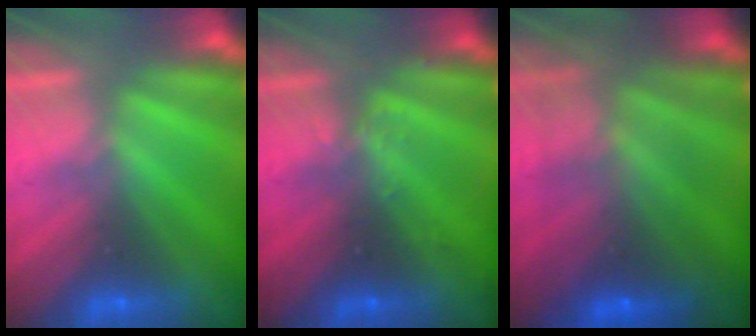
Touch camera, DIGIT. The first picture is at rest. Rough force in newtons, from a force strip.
{"total": 2.4}
{"total": 7.4}